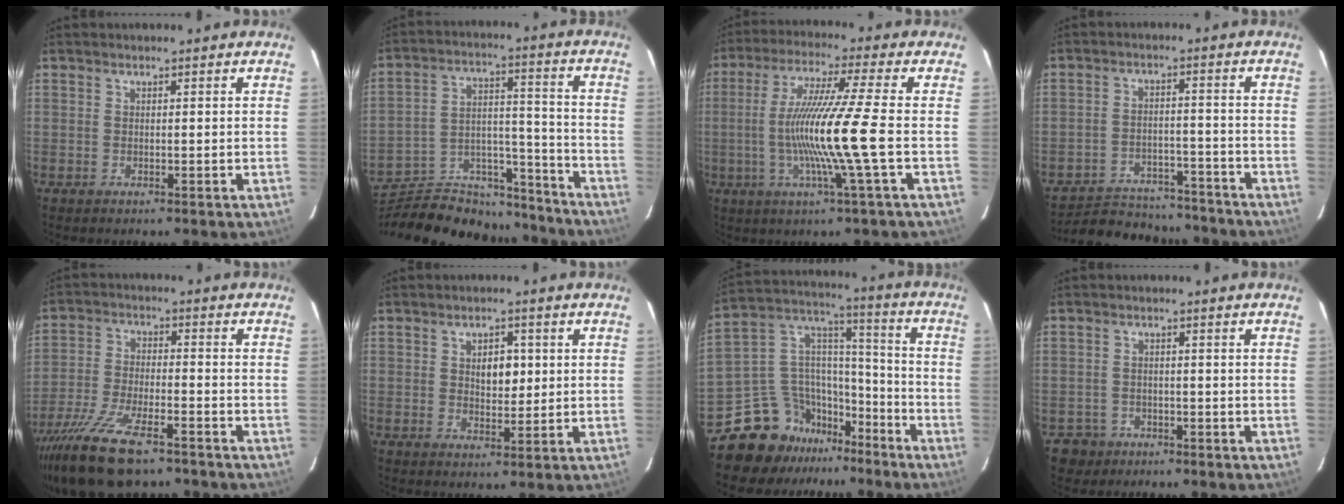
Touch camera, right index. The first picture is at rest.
{"total": 19.6, "force": [-18.7, 4.6, 3.7], "torque": [-0.085, 0.034, -0.281]}
{"total": 12.6, "force": [-2.1, -2.1, 12.2], "torque": [-0.240, -0.013, -0.043]}
{"total": 14.6, "force": [-13.8, 4.0, 2.7], "torque": [-0.046, 0.012, -0.193]}
{"total": 13.8, "force": [-10.3, 3.4, 8.6], "torque": [-0.171, -0.034, -0.185]}
{"total": 4.1, "force": [0.8, 2.3, 3.3], "torque": [-0.049, 0.002, 0.017]}
{"total": 15.7, "force": [-11.9, 9.8, 3.0], "torque": [-0.047, 0.101, -0.201]}
{"total": 3.3, "force": [-1.7, 2.8, -0.5], "torque": [0.011, 0.010, -0.027]}